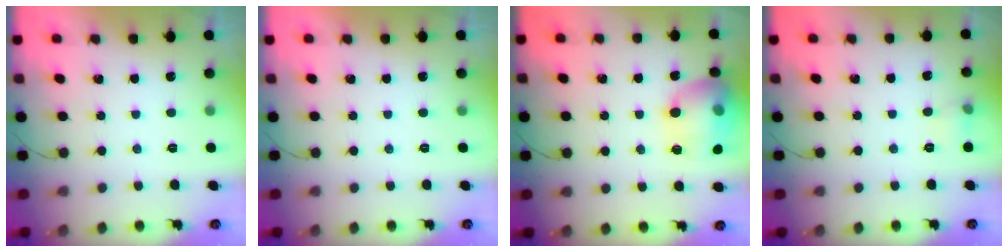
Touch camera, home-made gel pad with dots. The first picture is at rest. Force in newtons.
{"total": 0.0}
{"total": 16.5, "press": 16.5, "slide": 1.3}
{"total": 5.1, "press": 4.8, "slide": 1.6}